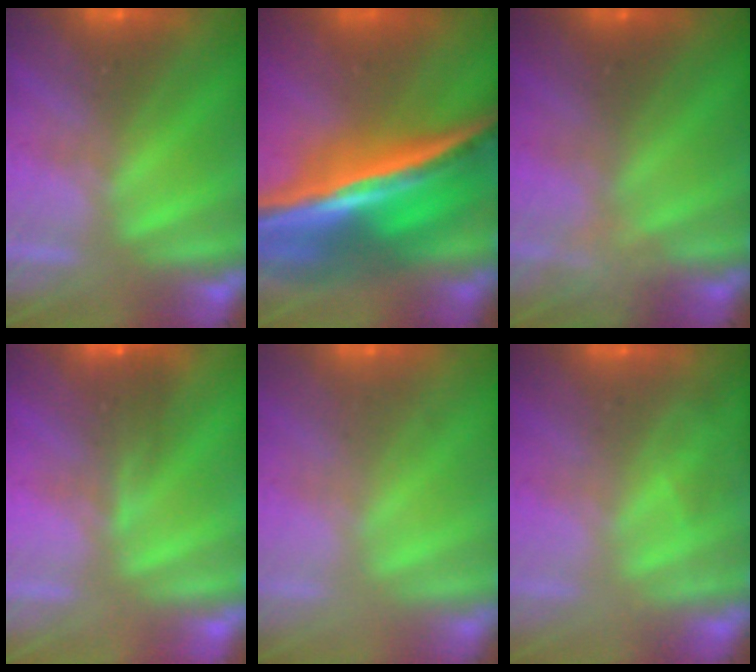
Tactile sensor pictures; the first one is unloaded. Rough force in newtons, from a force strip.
{"total": 7.5}
{"total": 2.3}
{"total": 4.8}
{"total": 2.2}
{"total": 2.6}